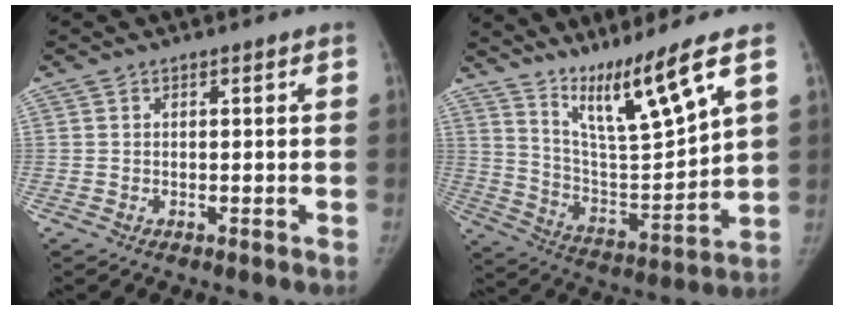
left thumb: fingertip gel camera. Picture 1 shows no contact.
{"total": 13.7, "force": [9.4, 0.2, 10.0], "torque": [-0.166, -0.071, 0.185]}